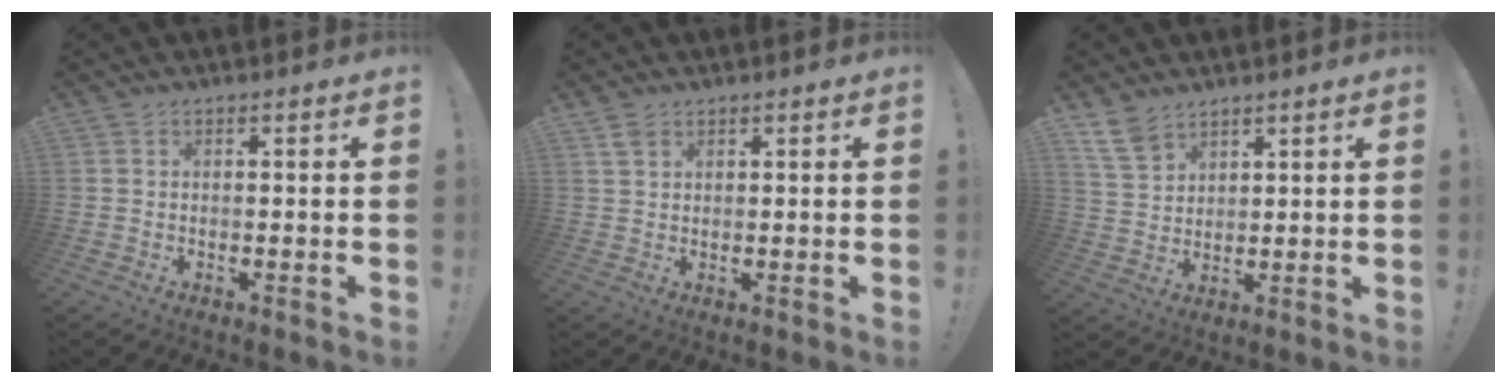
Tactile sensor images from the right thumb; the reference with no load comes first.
{"total": 2.6, "force": [1.8, 1.5, 1.2], "torque": [-0.020, -0.005, 0.034]}
{"total": 8.8, "force": [6.4, 5.2, 3.1], "torque": [-0.062, -0.031, 0.129]}